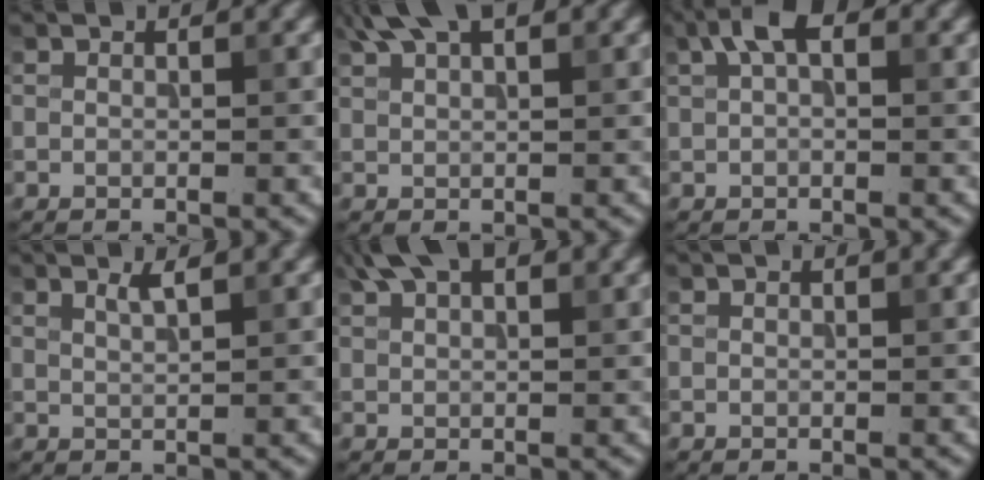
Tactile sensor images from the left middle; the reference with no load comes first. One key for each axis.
{"total": 4.0, "fx": 2.8, "fy": 1.2, "fz": 2.6, "tx": -0.044, "ty": 0.011, "tz": 0.052}
{"total": 3.3, "fx": 1.3, "fy": 1.7, "fz": 2.5, "tx": -0.043, "ty": 0.011, "tz": 0.017}
{"total": 1.4, "fx": 0.8, "fy": 0.3, "fz": 1.0, "tx": -0.012, "ty": 0.002, "tz": 0.012}
{"total": 4.0, "fx": 2.6, "fy": 1.6, "fz": 2.5, "tx": -0.043, "ty": 0.012, "tz": 0.048}
{"total": 0.0}